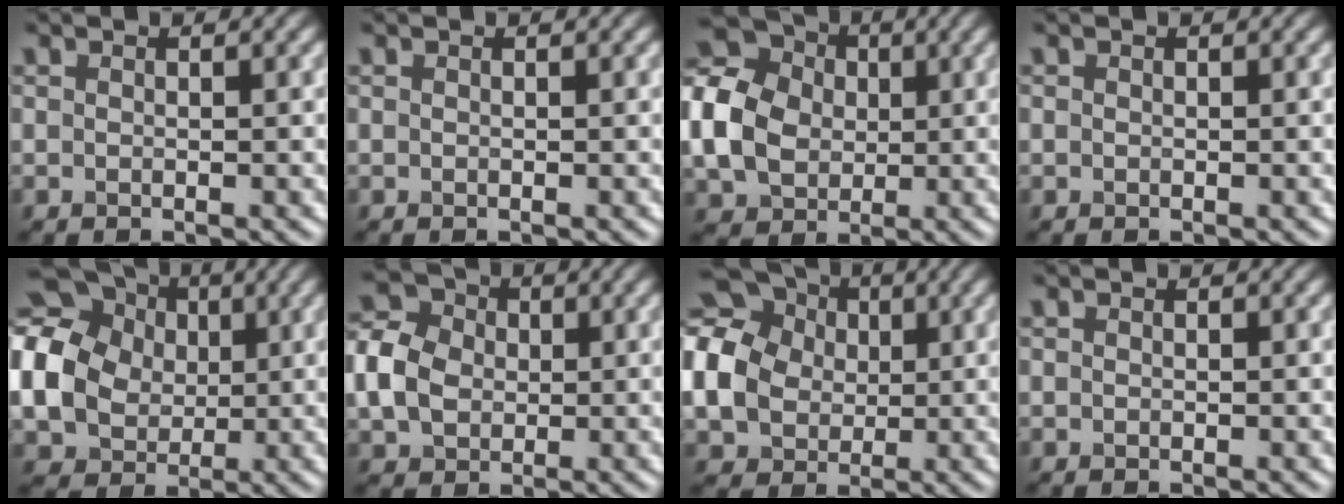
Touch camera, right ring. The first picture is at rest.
{"total": 0.0}
{"total": 9.9, "force": [0.0, 8.1, 5.7], "torque": [-0.149, 0.005, -0.004]}
{"total": 0.0}
{"total": 14.9, "force": [2.0, 12.7, 7.6], "torque": [-0.198, 0.018, 0.012]}
{"total": 5.5, "force": [-0.1, 4.6, 3.0], "torque": [-0.076, 0.014, -0.010]}
{"total": 12.8, "force": [1.5, 11.0, 6.5], "torque": [-0.177, 0.018, 0.006]}
{"total": 0.0}